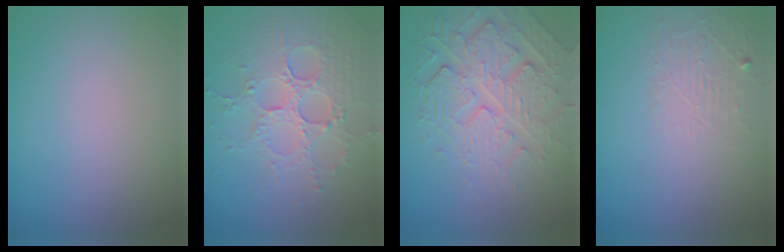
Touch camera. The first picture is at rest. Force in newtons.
{"total": 5.1, "press": 4.5, "slide": 2.3}
{"total": 6.7, "press": 5.0, "slide": 4.5}
{"total": 1.8, "press": 0.4, "slide": 1.8}